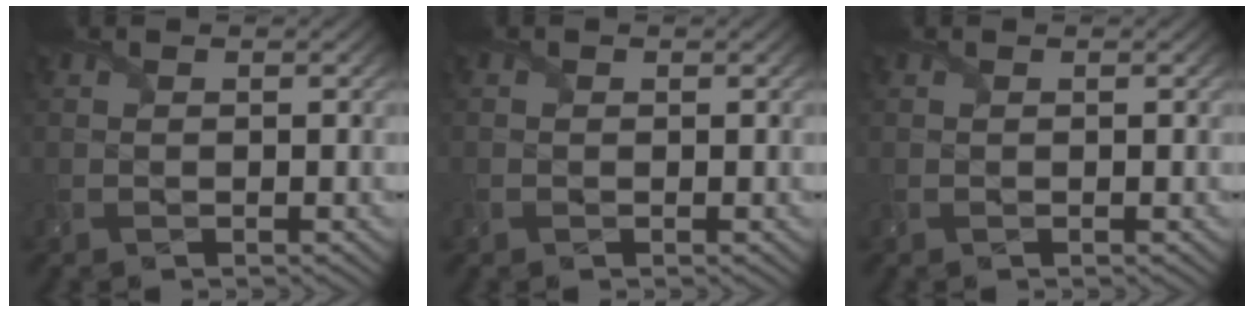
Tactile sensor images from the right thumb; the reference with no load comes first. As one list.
[{"total": 0.7, "force": [-0.2, 0.6, 0.0], "torque": [0.001, -0.005, -0.004]}, {"total": 0.0}]